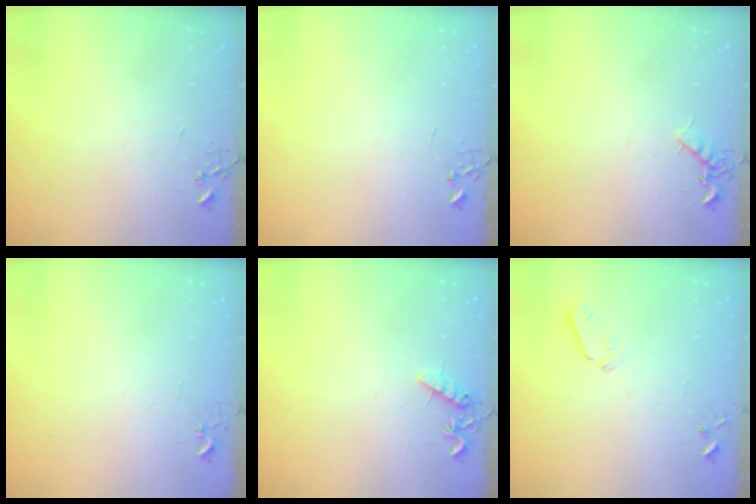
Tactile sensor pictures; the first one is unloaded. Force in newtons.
{"total": 0.0}
{"total": 7.8, "press": 7.8, "slide": 0.8}
{"total": 2.9, "press": 2.9, "slide": 0.3}
{"total": 8.0, "press": 8.0, "slide": 0.4}
{"total": 4.3, "press": 4.3, "slide": 0.7}